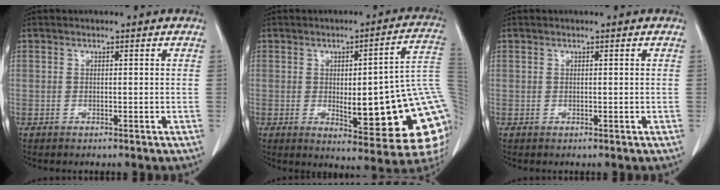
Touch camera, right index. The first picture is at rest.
{"total": 21.4, "force": [-1.9, 3.9, 20.9], "torque": [-0.186, 0.012, -0.011]}
{"total": 0.0}